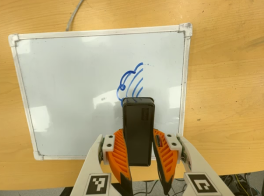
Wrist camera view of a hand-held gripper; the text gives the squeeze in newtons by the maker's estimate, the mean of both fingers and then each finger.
{"total": 8.5, "left": 6.0, "right": 10.9}